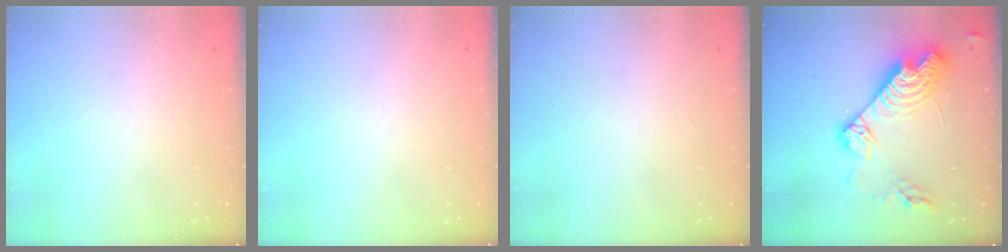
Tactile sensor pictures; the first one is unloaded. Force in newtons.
{"total": 0.0}
{"total": 0.0}
{"total": 19.2, "press": 19.1, "slide": 1.5}